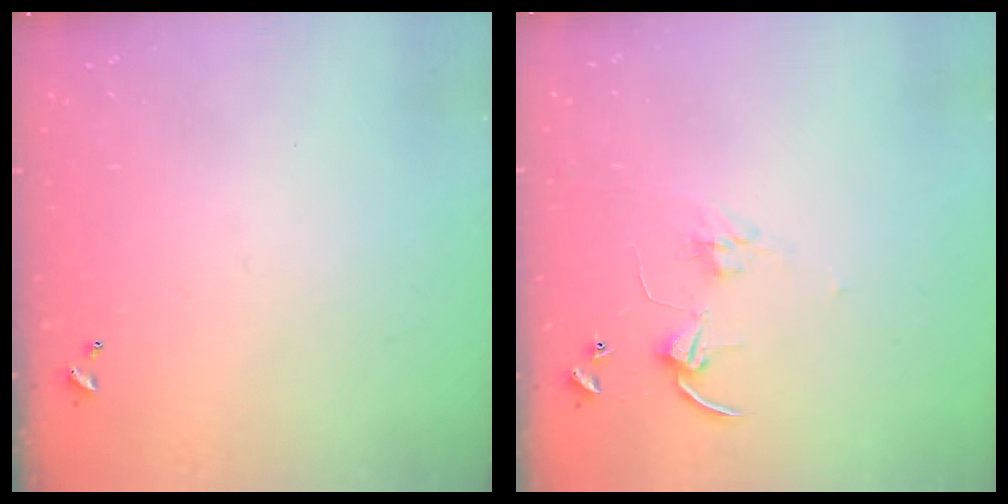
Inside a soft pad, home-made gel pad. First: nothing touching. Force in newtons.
{"total": 3.2, "press": 3.2, "slide": 0.0}